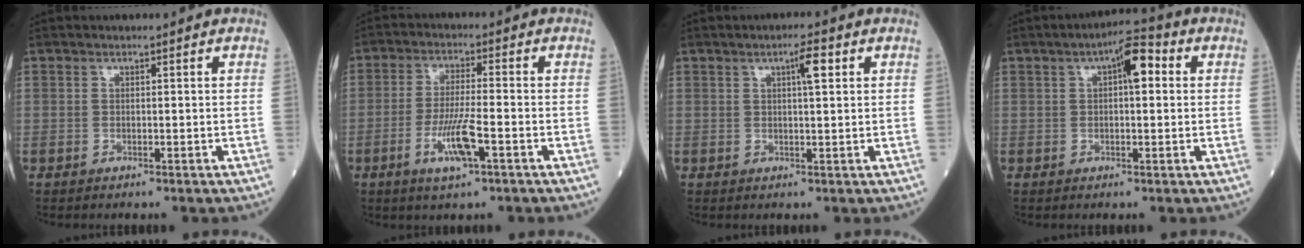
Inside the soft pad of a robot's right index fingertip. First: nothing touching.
{"total": 6.9, "force": [-2.8, 0.6, 6.3], "torque": [-0.129, -0.007, -0.049]}
{"total": 3.2, "force": [1.3, 0.3, 2.9], "torque": [-0.050, 0.005, 0.020]}
{"total": 5.7, "force": [1.6, 1.7, 5.2], "torque": [-0.081, 0.022, 0.019]}